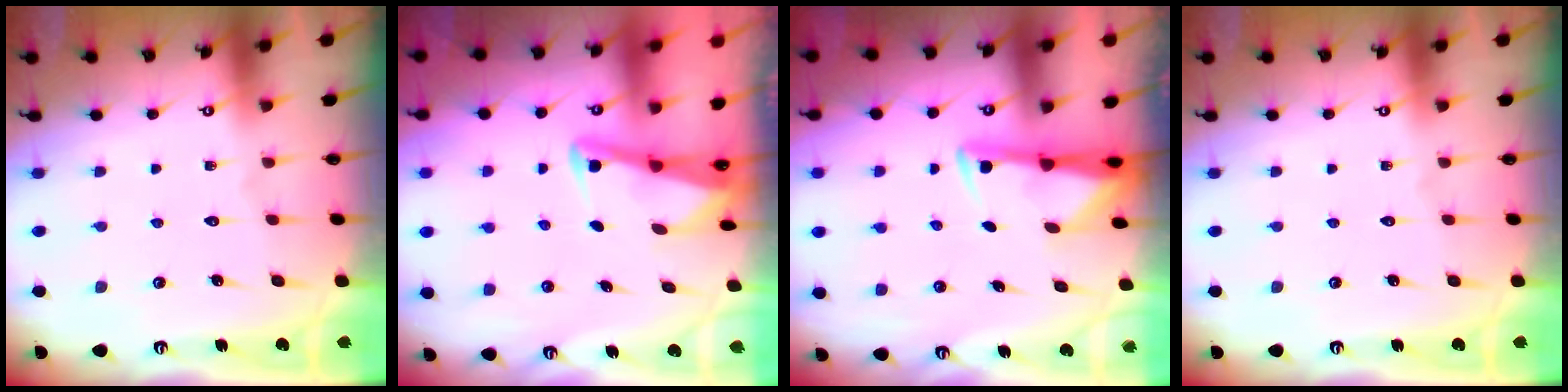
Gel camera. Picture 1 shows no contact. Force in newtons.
{"total": 2.8, "press": 2.8, "slide": 0.4}
{"total": 2.8, "press": 2.8, "slide": 0.5}
{"total": 0.0}